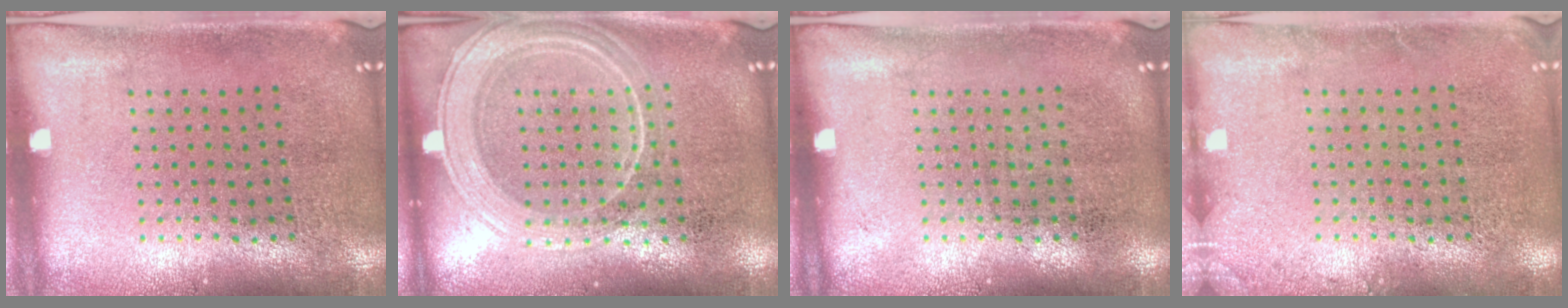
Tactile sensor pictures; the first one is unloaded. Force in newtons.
{"total": 1.9, "press": 1.8, "slide": 0.3}
{"total": 0.0}
{"total": 1.2, "press": 1.2, "slide": 0.2}